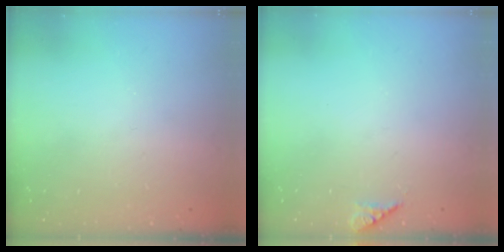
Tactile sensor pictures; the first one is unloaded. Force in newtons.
{"total": 7.2, "press": 7.1, "slide": 0.9}